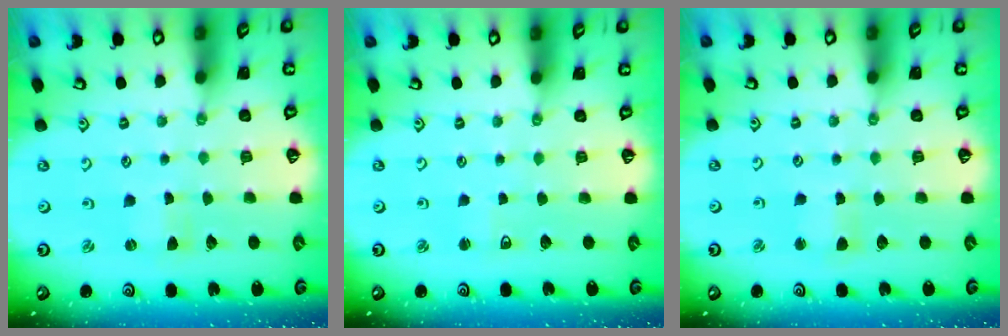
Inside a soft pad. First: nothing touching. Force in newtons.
{"total": 2.2, "press": 2.1, "slide": 0.6}
{"total": 2.2, "press": 2.1, "slide": 0.5}